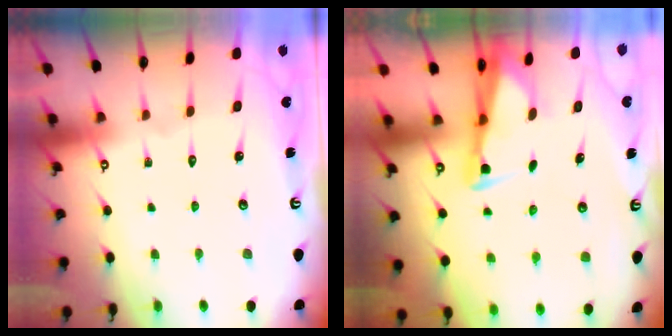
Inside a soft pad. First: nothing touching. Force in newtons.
{"total": 2.8, "press": 2.7, "slide": 0.6}